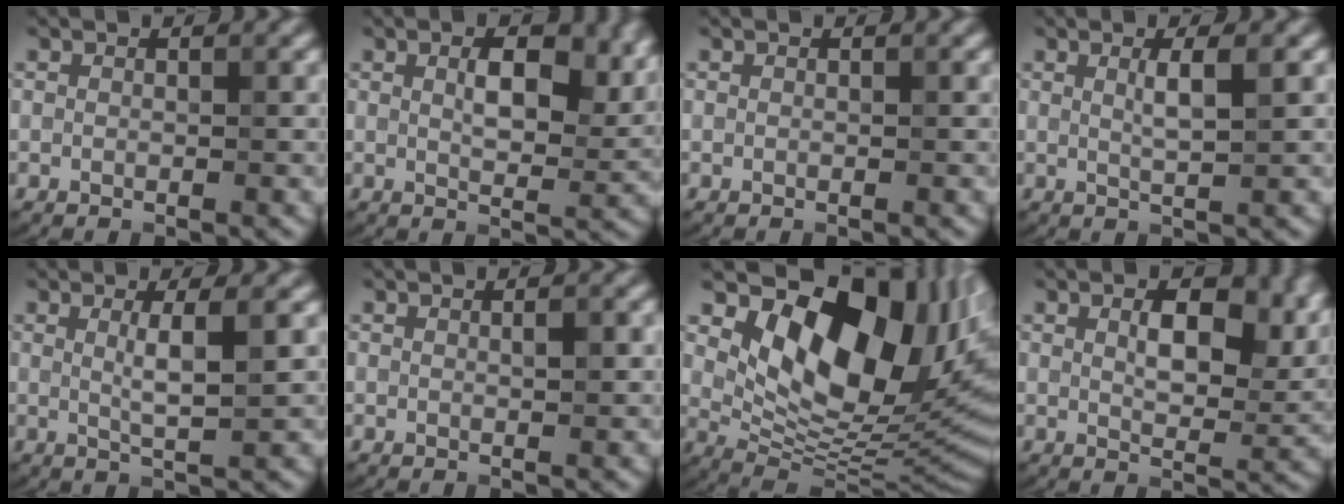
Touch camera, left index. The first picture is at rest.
{"total": 6.5, "force": [2.3, 3.0, 5.3], "torque": [-0.078, 0.000, 0.039]}
{"total": 0.0}
{"total": 2.3, "force": [0.7, 0.5, 2.2], "torque": [-0.034, 0.001, 0.007]}
{"total": 3.2, "force": [0.6, 0.7, 3.1], "torque": [-0.047, -0.003, 0.008]}
{"total": 0.9, "force": [0.2, 0.3, 0.9], "torque": [-0.013, 0.000, 0.004]}
{"total": 14.3, "force": [5.2, 8.1, 10.6], "torque": [-0.134, -0.003, 0.098]}
{"total": 8.4, "force": [2.7, 4.2, 6.8], "torque": [-0.100, -0.002, 0.046]}